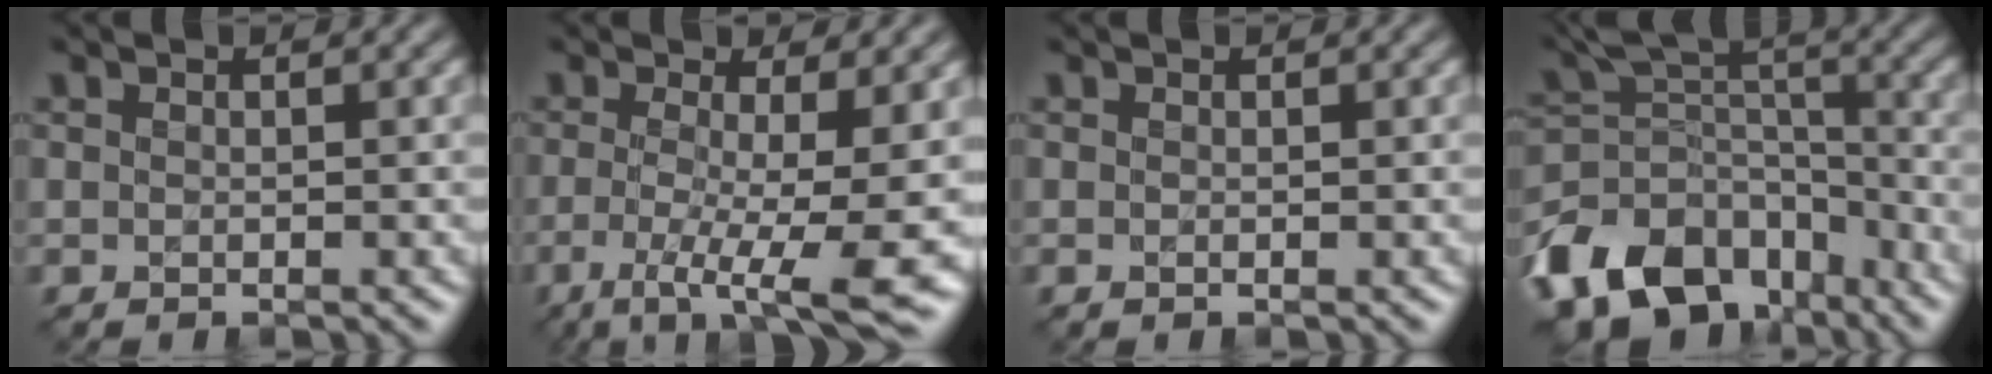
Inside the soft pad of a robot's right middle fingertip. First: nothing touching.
{"total": 8.7, "force": [-2.0, 2.0, 8.3], "torque": [-0.133, -0.019, -0.028]}
{"total": 0.0}
{"total": 13.3, "force": [-8.8, 8.0, 6.0], "torque": [-0.124, 0.006, -0.154]}